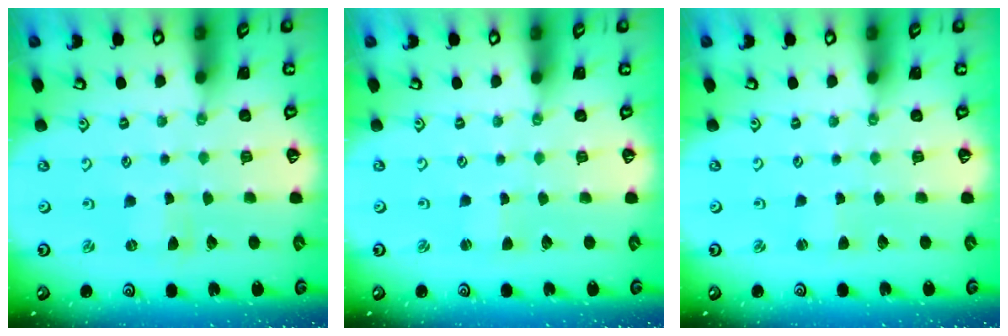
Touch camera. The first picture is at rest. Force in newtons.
{"total": 0.0}
{"total": 1.6, "press": 1.6, "slide": 0.4}